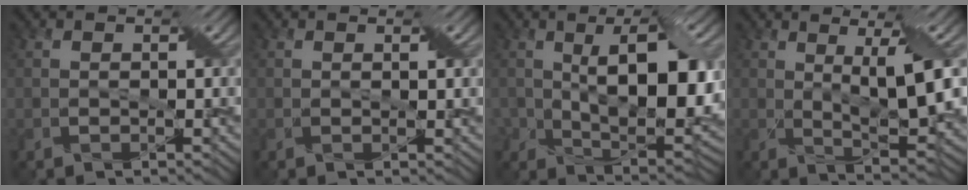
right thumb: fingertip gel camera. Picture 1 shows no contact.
{"total": 0.8, "force": [0.4, 0.0, 0.7], "torque": [-0.012, 0.002, 0.006]}
{"total": 12.1, "force": [1.4, 5.9, 10.5], "torque": [-0.173, -0.011, 0.031]}
{"total": 7.8, "force": [1.6, 1.6, 7.4], "torque": [-0.128, 0.004, 0.031]}